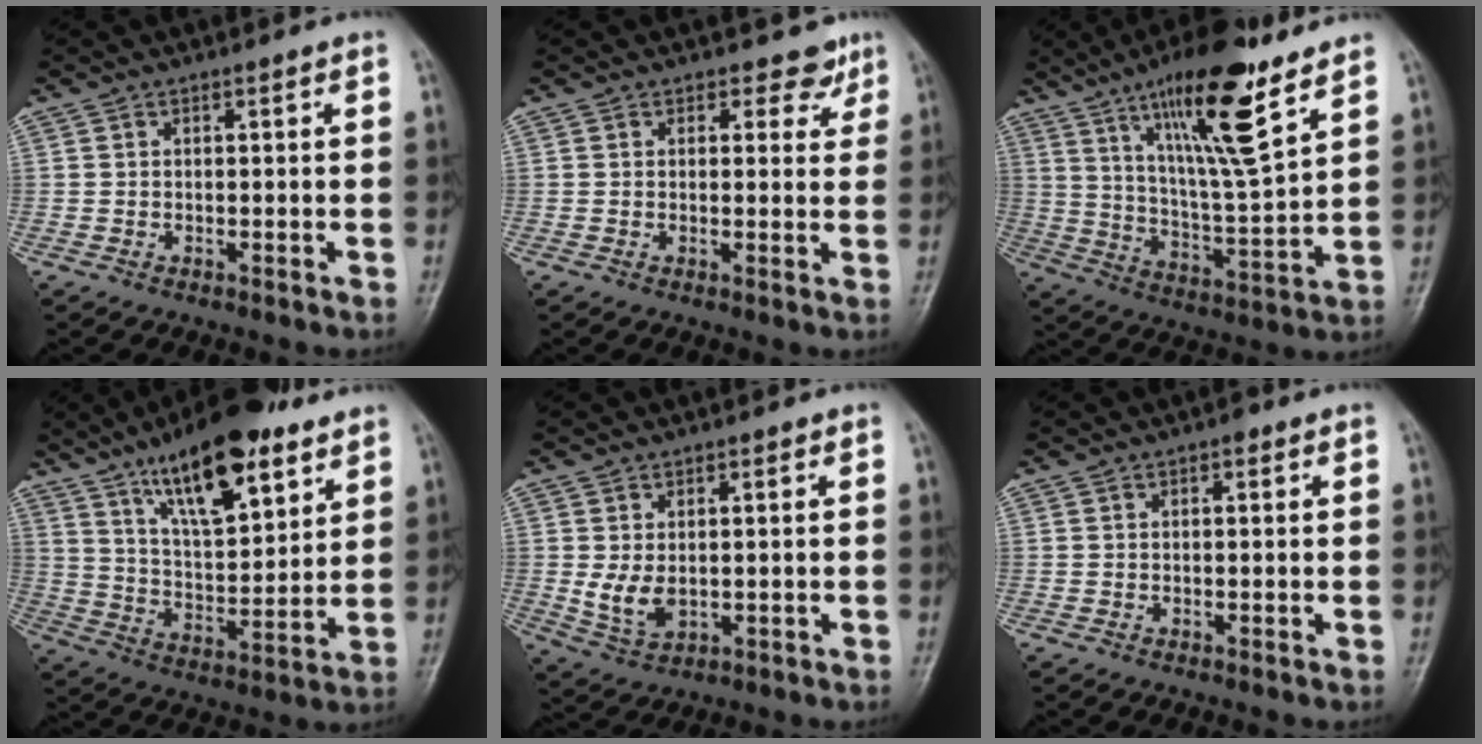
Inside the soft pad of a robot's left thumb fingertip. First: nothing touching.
{"total": 3.4, "force": [2.6, 2.2, 0.5], "torque": [0.020, -0.017, 0.023]}
{"total": 18.4, "force": [11.0, 3.6, 14.3], "torque": [-0.225, -0.058, 0.194]}
{"total": 19.2, "force": [11.6, 6.9, 13.7], "torque": [-0.189, -0.054, 0.202]}
{"total": 5.1, "force": [0.2, 3.6, 3.6], "torque": [-0.059, -0.015, 0.016]}
{"total": 1.0, "force": [0.5, 0.5, 0.7], "torque": [-0.007, 0.001, 0.002]}